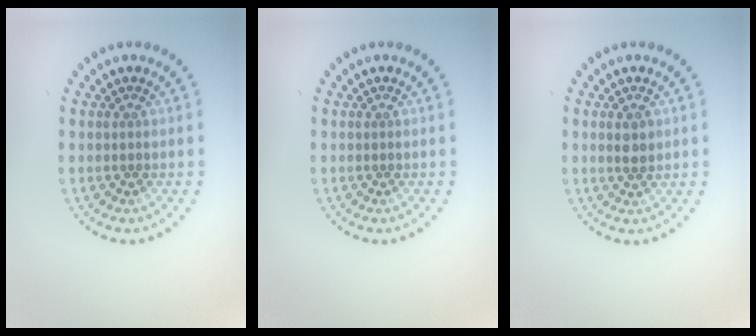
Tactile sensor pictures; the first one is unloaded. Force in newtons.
{"total": 0.0}
{"total": 1.7, "press": 1.7, "slide": 0.3}